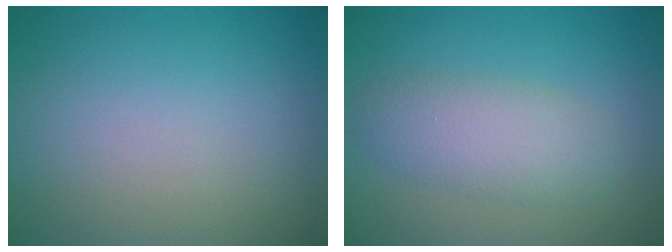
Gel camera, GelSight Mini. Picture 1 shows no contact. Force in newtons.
{"total": 4.0, "press": 4.0, "slide": 0.3}